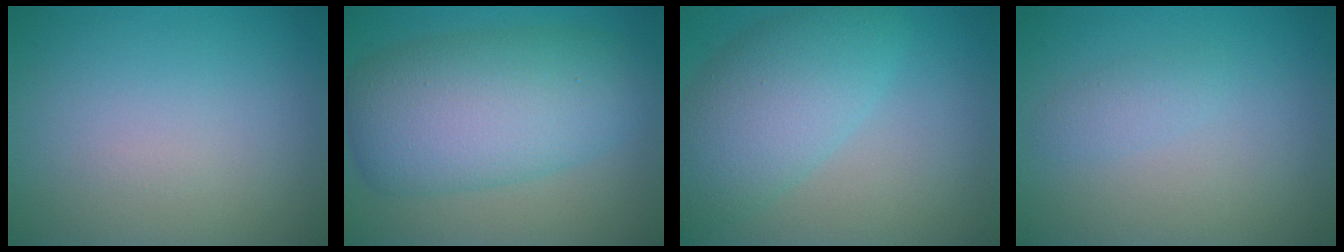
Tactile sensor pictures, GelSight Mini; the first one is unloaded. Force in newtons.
{"total": 9.7, "press": 9.7, "slide": 0.2}
{"total": 6.5, "press": 6.5, "slide": 0.2}
{"total": 1.2, "press": 1.2, "slide": 0.0}